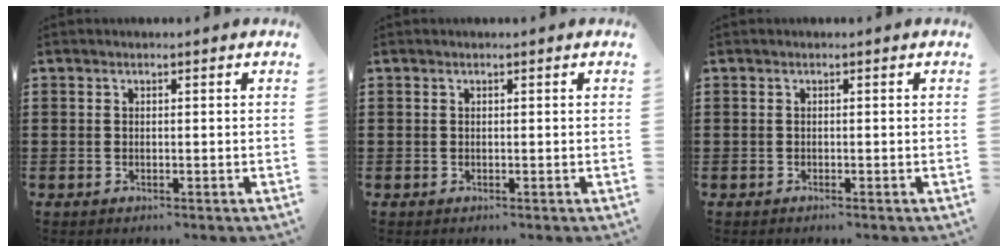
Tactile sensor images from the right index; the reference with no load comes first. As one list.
[{"total": 0.0}, {"total": 0.0}]